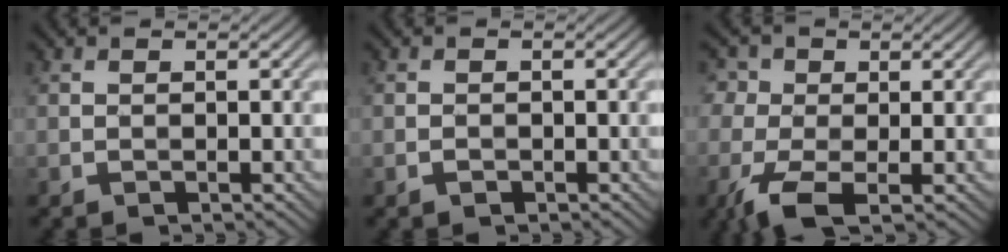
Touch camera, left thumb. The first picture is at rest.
{"total": 0.9, "force": [-0.5, 0.5, 0.5], "torque": [-0.008, -0.001, -0.009]}
{"total": 6.0, "force": [-2.2, 3.7, 4.2], "torque": [-0.102, -0.006, -0.056]}